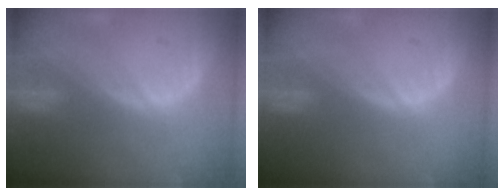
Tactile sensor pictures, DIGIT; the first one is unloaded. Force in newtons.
{"total": 0.0}